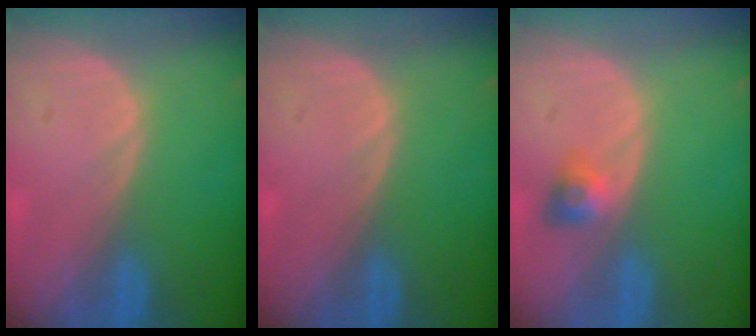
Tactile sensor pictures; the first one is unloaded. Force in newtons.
{"total": 0.0}
{"total": 3.0, "press": 2.7, "slide": 1.4}